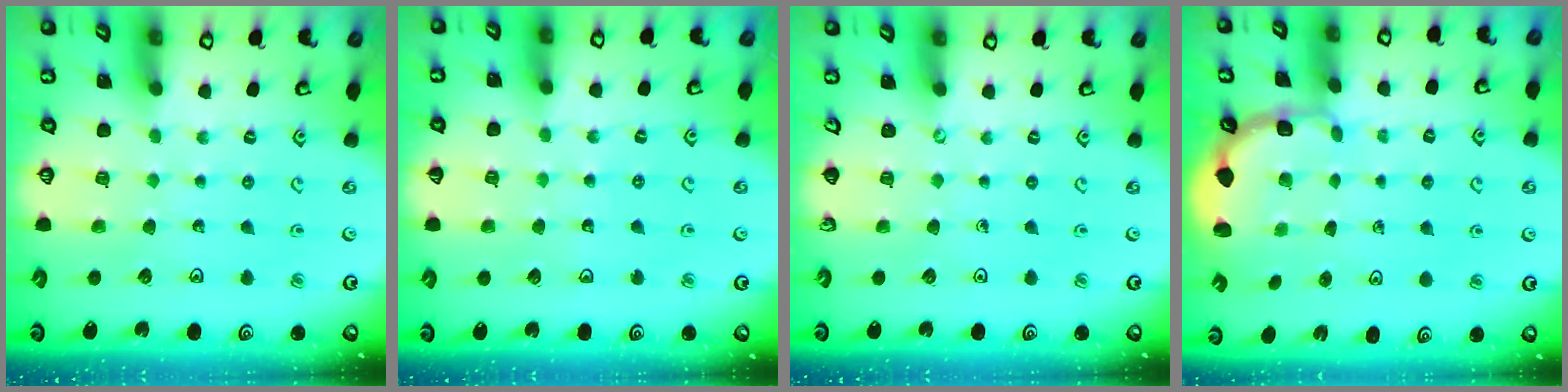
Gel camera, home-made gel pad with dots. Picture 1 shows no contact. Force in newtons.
{"total": 2.9, "press": 2.9, "slide": 0.3}
{"total": 0.0}
{"total": 2.7, "press": 2.4, "slide": 1.4}